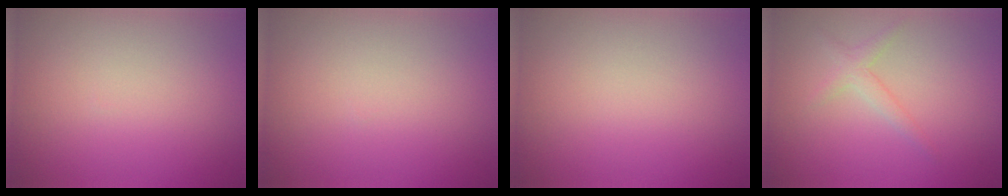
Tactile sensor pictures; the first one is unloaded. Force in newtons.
{"total": 0.0}
{"total": 0.0}
{"total": 1.3, "press": 1.3, "slide": 0.1}